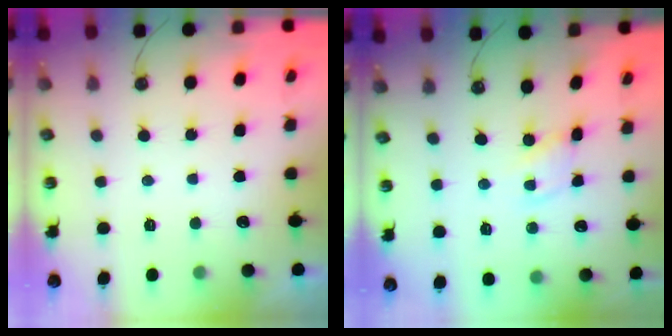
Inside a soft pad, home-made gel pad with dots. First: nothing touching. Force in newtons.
{"total": 1.8, "press": 1.8, "slide": 0.2}